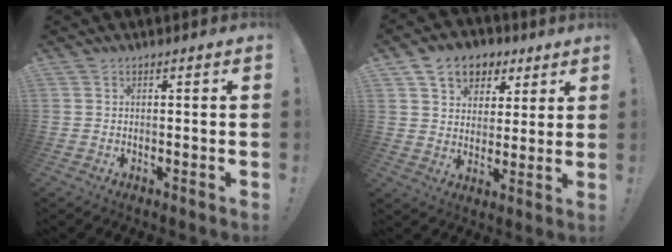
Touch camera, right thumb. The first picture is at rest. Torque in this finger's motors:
{"motor_torque": [0.05, 0.06, 0.35, 0.34, 0.00]}